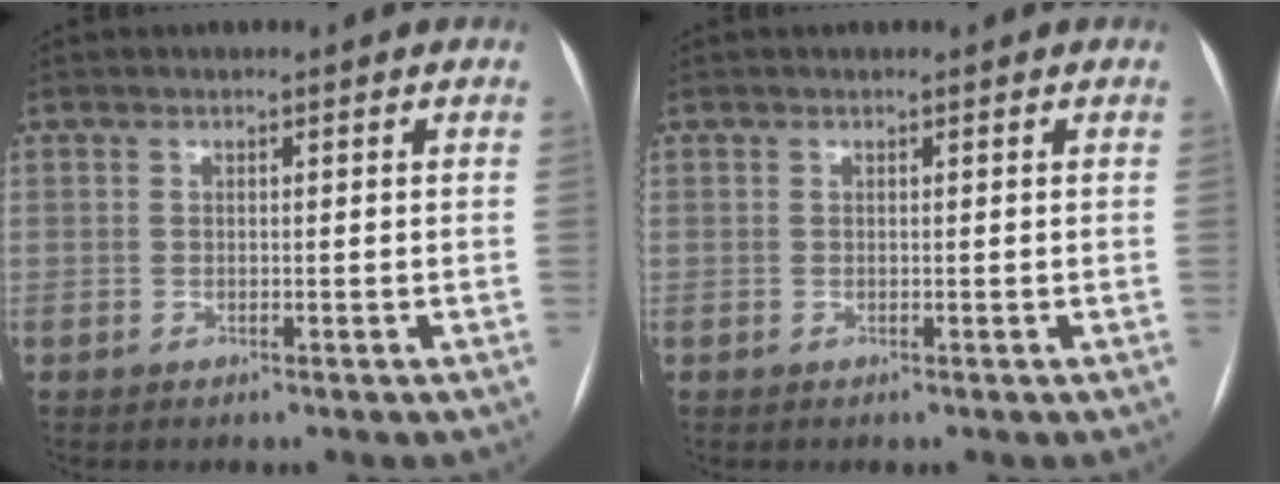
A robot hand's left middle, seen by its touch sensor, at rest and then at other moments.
{"total": 0.0}